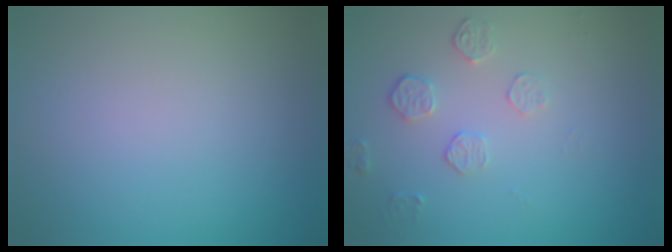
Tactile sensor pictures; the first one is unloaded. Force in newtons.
{"total": 1.8, "press": 1.2, "slide": 1.3}